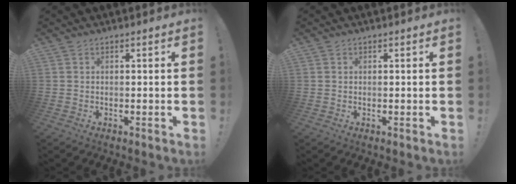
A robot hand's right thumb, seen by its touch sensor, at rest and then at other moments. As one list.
[{"total": 0.0}]